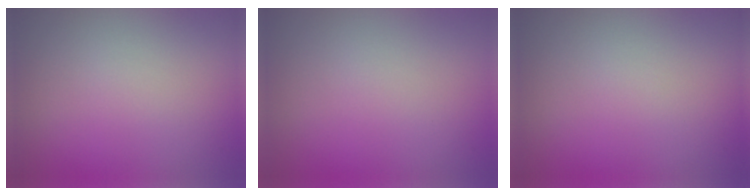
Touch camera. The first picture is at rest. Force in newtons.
{"total": 0.0}
{"total": 0.0}